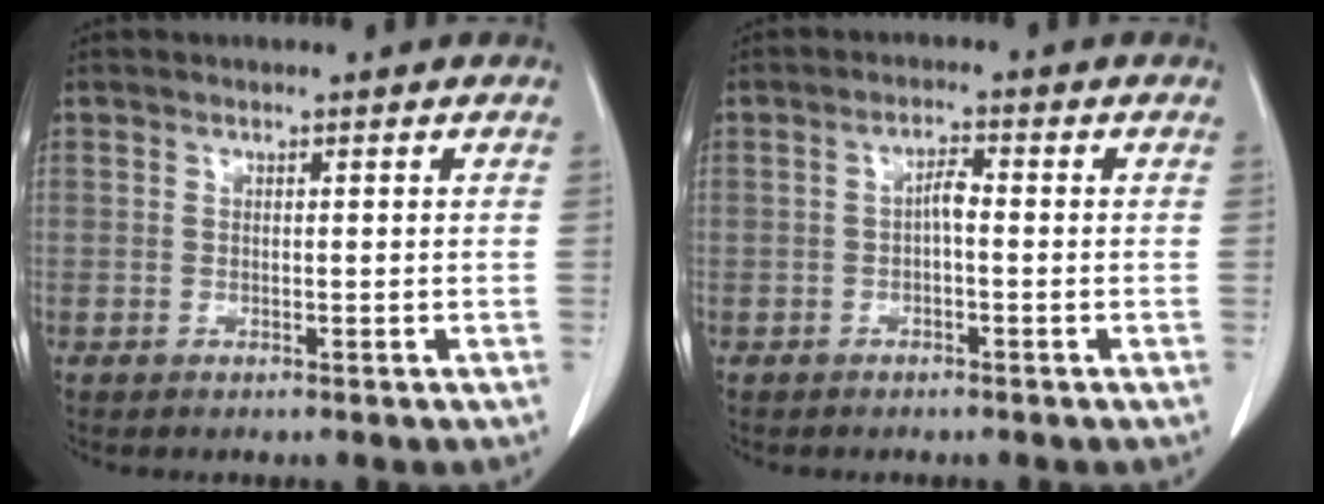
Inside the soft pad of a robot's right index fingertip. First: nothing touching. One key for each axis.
{"total": 2.3, "fx": -0.4, "fy": 0.7, "fz": 2.2, "tx": -0.039, "ty": 0.006, "tz": -0.007}